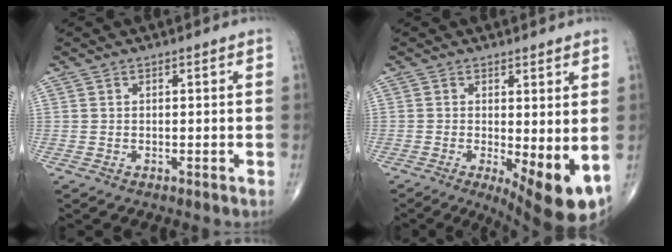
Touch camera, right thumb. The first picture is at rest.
{"total": 10.3, "force": [-1.7, 3.4, 9.6], "torque": [-0.135, -0.024, -0.016]}